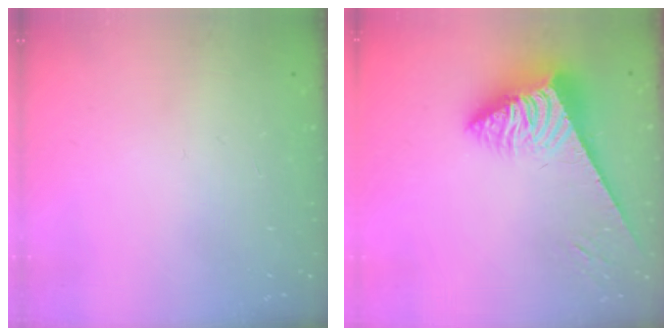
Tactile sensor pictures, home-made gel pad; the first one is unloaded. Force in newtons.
{"total": 5.9, "press": 5.9, "slide": 1.0}